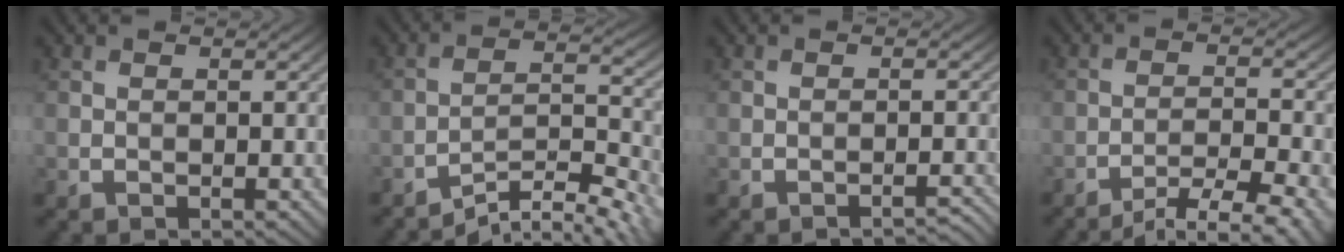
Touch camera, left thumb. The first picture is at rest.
{"total": 7.0, "force": [-6.0, 0.5, 3.5], "torque": [-0.064, 0.005, -0.100]}
{"total": 1.8, "force": [-1.8, -0.4, 0.0], "torque": [0.004, 0.007, -0.025]}
{"total": 5.2, "force": [-4.2, 0.2, 3.1], "torque": [-0.057, 0.005, -0.065]}